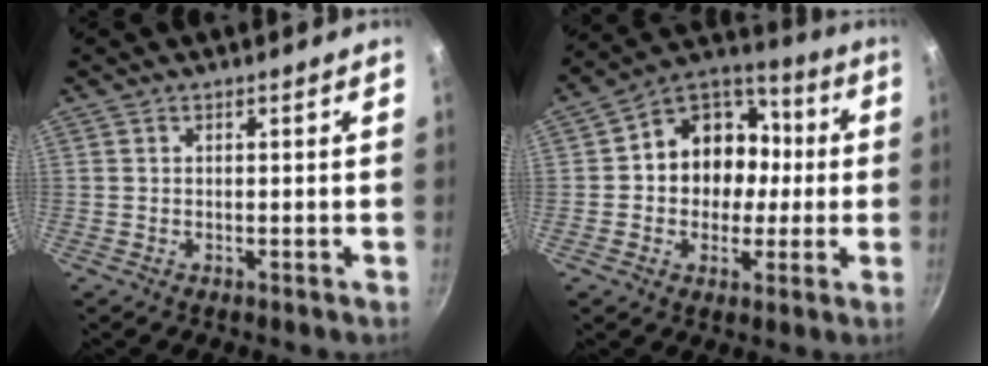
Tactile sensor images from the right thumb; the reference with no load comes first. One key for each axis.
{"total": 15.1, "fx": 0.2, "fy": 12.7, "fz": 8.2, "tx": -0.082, "ty": 0.037, "tz": -0.012}